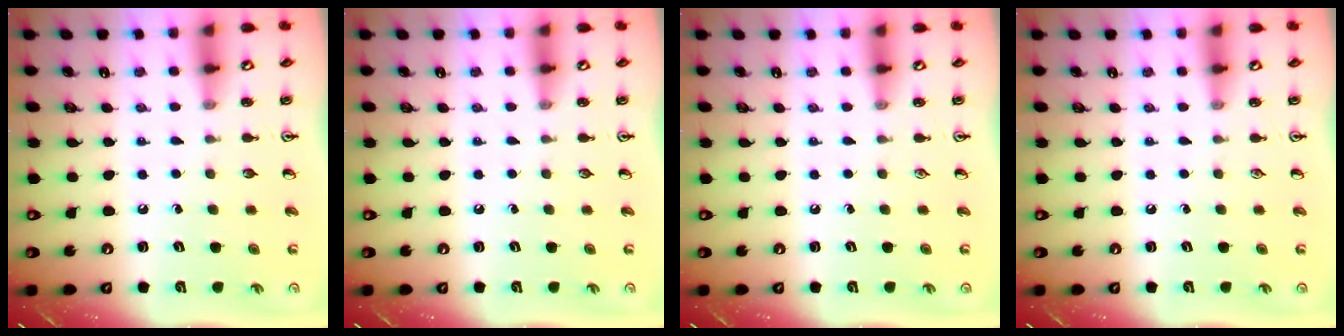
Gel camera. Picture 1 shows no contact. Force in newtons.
{"total": 0.0}
{"total": 0.0}
{"total": 0.0}